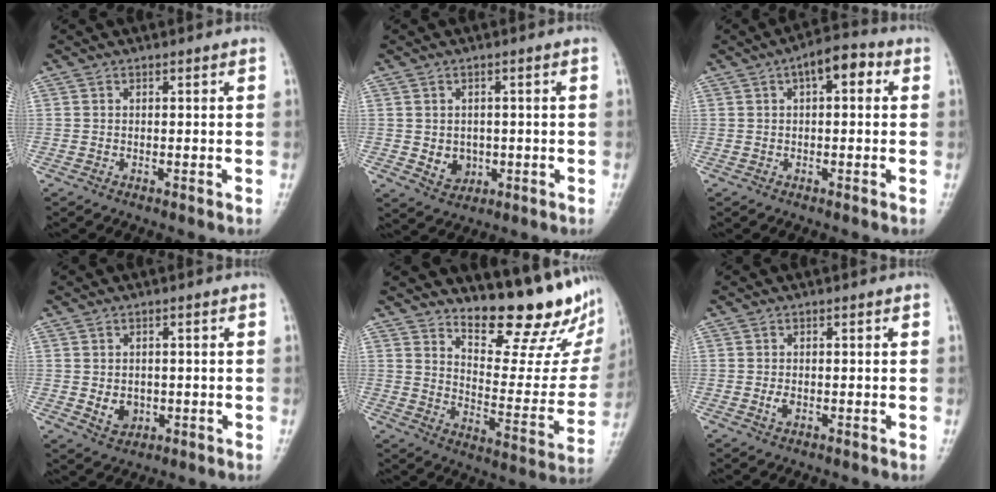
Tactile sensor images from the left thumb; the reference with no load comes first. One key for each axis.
{"total": 4.3, "fx": -0.5, "fy": 3.6, "fz": 2.3, "tx": -0.017, "ty": 0.000, "tz": 0.003}
{"total": 6.6, "fx": 2.1, "fy": 3.1, "fz": 5.5, "tx": -0.064, "ty": 0.019, "tz": 0.020}
{"total": 3.9, "fx": -0.4, "fy": 3.1, "fz": 2.3, "tx": -0.022, "ty": -0.002, "tz": 0.003}
{"total": 19.0, "fx": 14.5, "fy": 5.7, "fz": 10.8, "tx": -0.107, "ty": -0.116, "tz": 0.205}
{"total": 1.4, "fx": -0.3, "fy": 0.9, "fz": 1.1, "tx": -0.021, "ty": -0.001, "tz": -0.007}